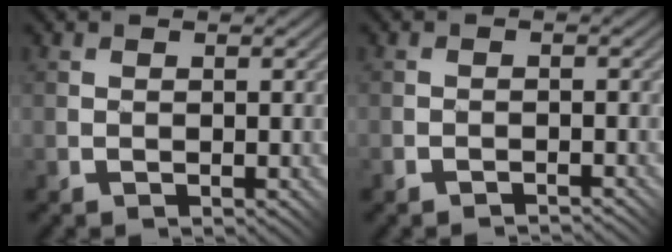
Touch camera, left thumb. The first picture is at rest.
{"total": 1.2, "force": [-0.8, -0.5, -0.8], "torque": [0.015, 0.010, -0.023]}